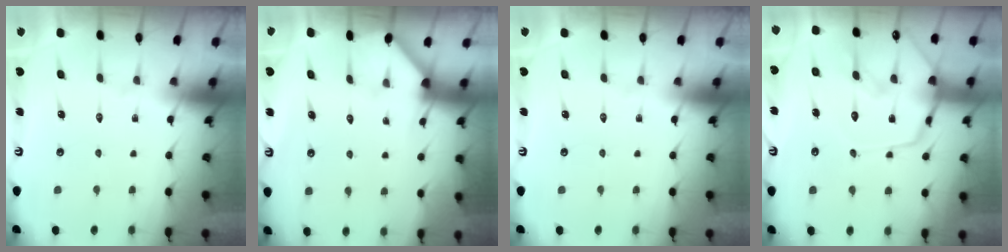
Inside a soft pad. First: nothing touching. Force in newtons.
{"total": 2.6, "press": 2.6, "slide": 0.2}
{"total": 0.0}
{"total": 14.7, "press": 14.6, "slide": 1.4}